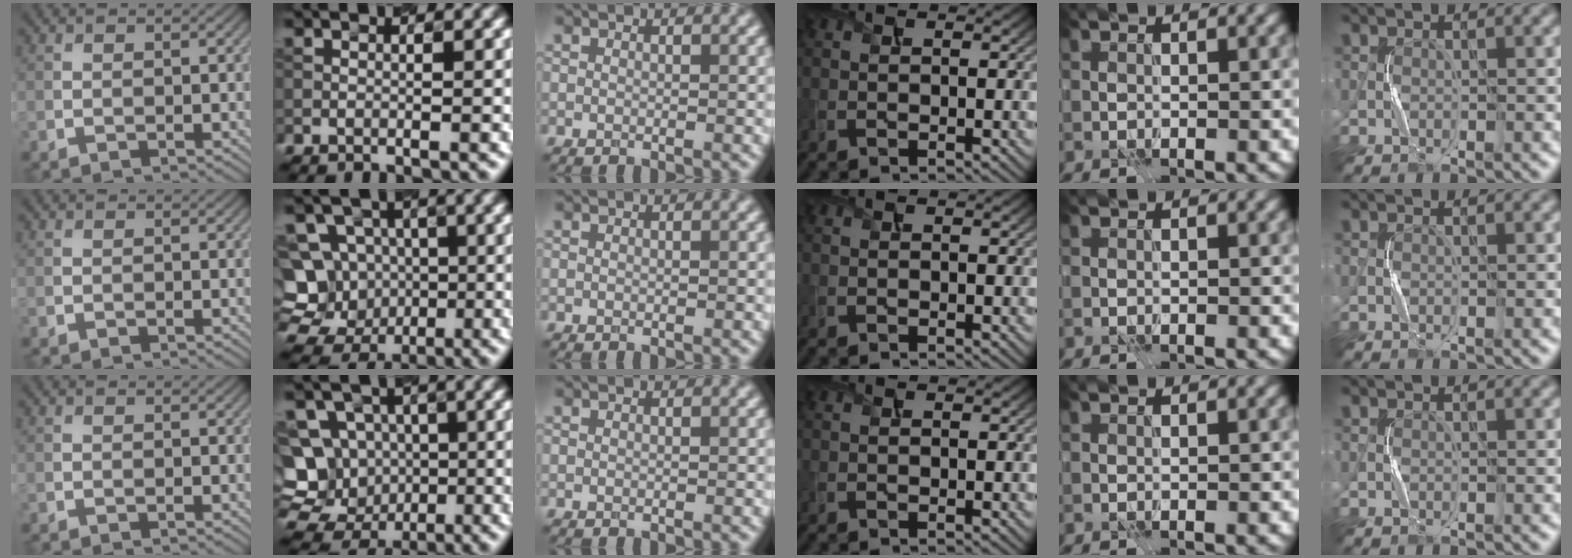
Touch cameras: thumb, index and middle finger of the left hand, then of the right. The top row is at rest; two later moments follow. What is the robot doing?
{"motion": "press", "object": "toy piano key"}